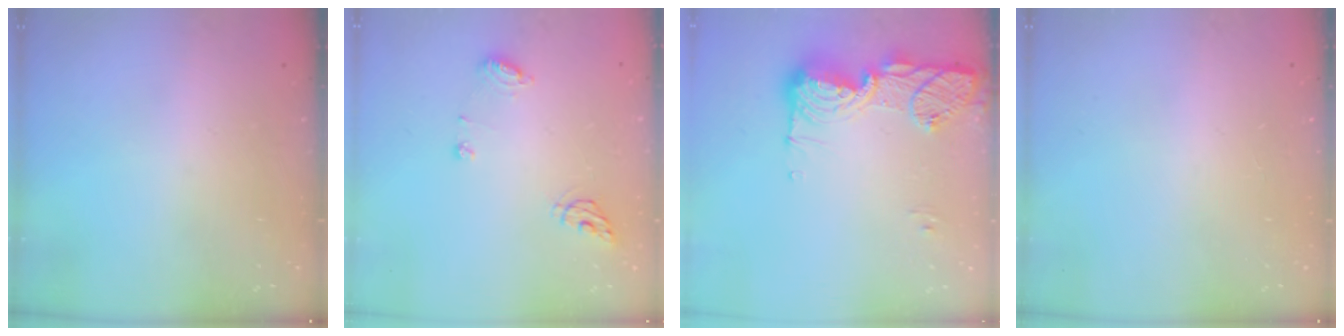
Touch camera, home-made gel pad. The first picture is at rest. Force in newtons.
{"total": 7.2, "press": 7.2, "slide": 0.8}
{"total": 14.7, "press": 14.7, "slide": 1.4}
{"total": 0.0}